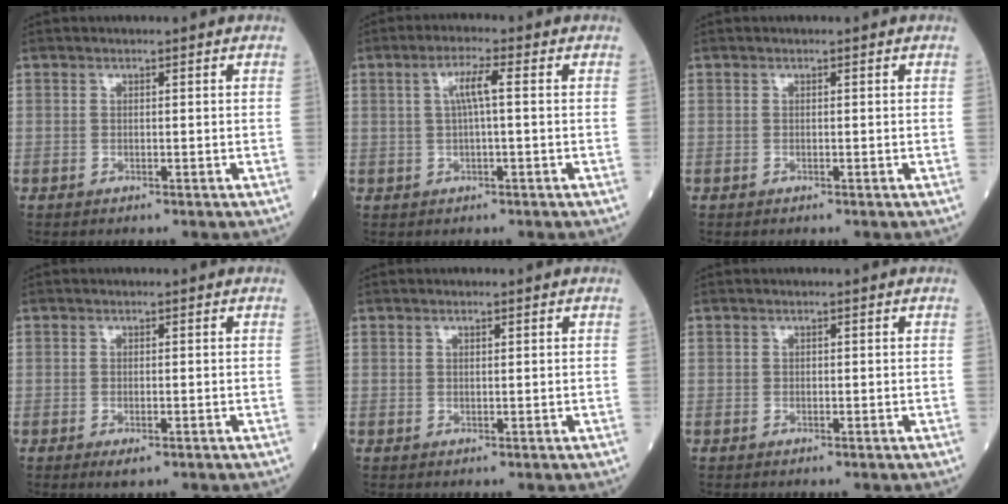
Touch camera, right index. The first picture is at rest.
{"total": 3.9, "force": [0.7, 0.2, 3.9], "torque": [-0.075, 0.010, 0.013]}
{"total": 0.0}
{"total": 1.7, "force": [-0.7, 0.5, 1.4], "torque": [-0.024, -0.004, -0.008]}
{"total": 0.6, "force": [0.4, 0.2, 0.4], "torque": [-0.009, -0.002, 0.007]}
{"total": 0.0}